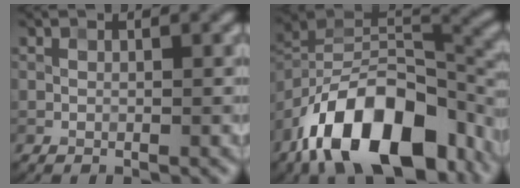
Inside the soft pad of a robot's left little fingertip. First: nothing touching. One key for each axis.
{"total": 15.7, "fx": -9.5, "fy": 7.0, "fz": 10.4, "tx": -0.178, "ty": 0.015, "tz": -0.174}